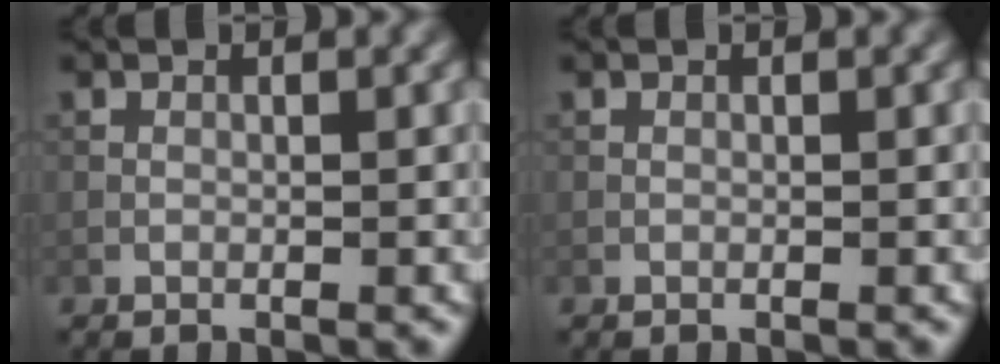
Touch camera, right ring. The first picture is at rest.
{"total": 0.0}